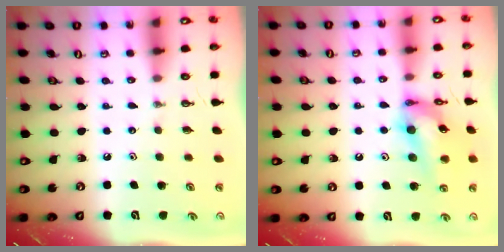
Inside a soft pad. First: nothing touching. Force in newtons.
{"total": 14.8, "press": 14.8, "slide": 1.3}